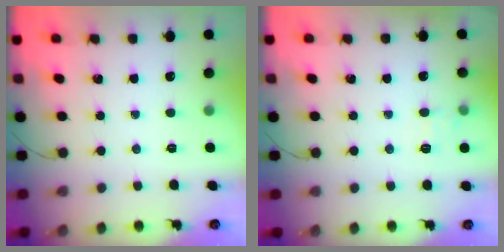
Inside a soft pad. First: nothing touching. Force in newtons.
{"total": 5.8, "press": 5.6, "slide": 1.5}